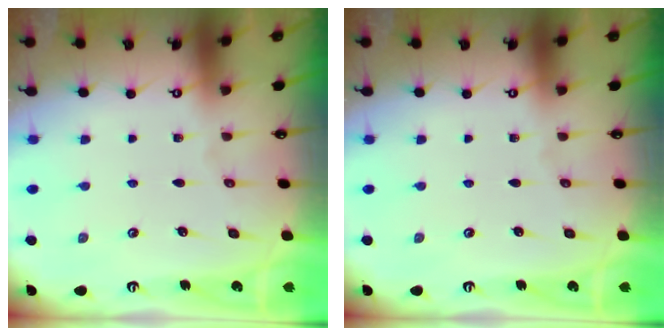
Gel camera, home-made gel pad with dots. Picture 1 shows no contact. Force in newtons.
{"total": 0.0}